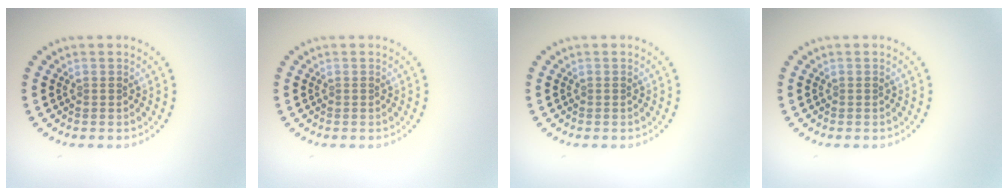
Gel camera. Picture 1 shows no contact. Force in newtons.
{"total": 0.0}
{"total": 0.0}
{"total": 0.0}